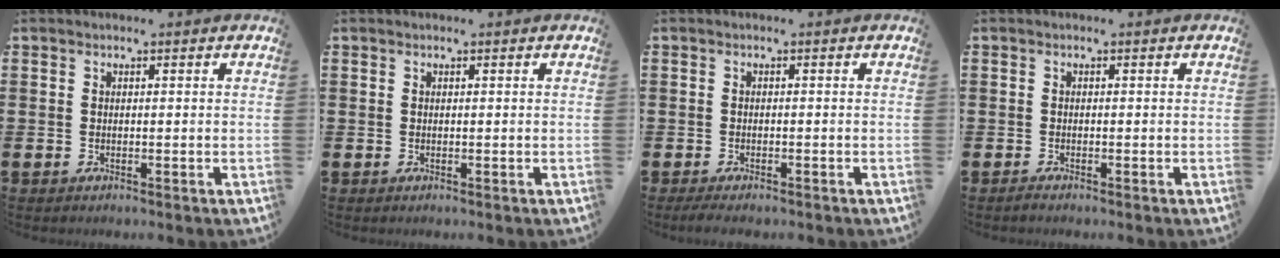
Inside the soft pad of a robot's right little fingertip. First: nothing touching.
{"total": 0.0}
{"total": 1.0, "force": [-0.8, 0.2, 0.6], "torque": [-0.012, -0.001, -0.016]}
{"total": 0.6, "force": [-0.5, 0.1, 0.3], "torque": [-0.006, -0.003, -0.009]}